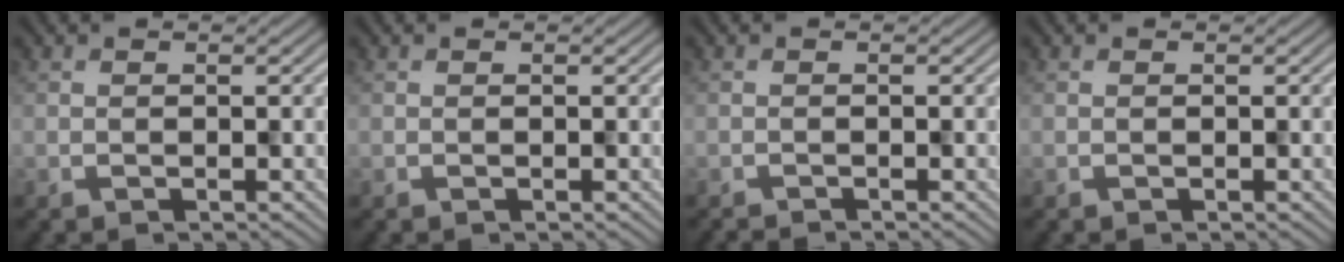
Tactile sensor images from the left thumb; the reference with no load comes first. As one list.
[{"total": 0.0}, {"total": 1.2, "force": [-1.2, 0.0, 0.1], "torque": [-0.001, 0.000, -0.021]}, {"total": 0.0}]